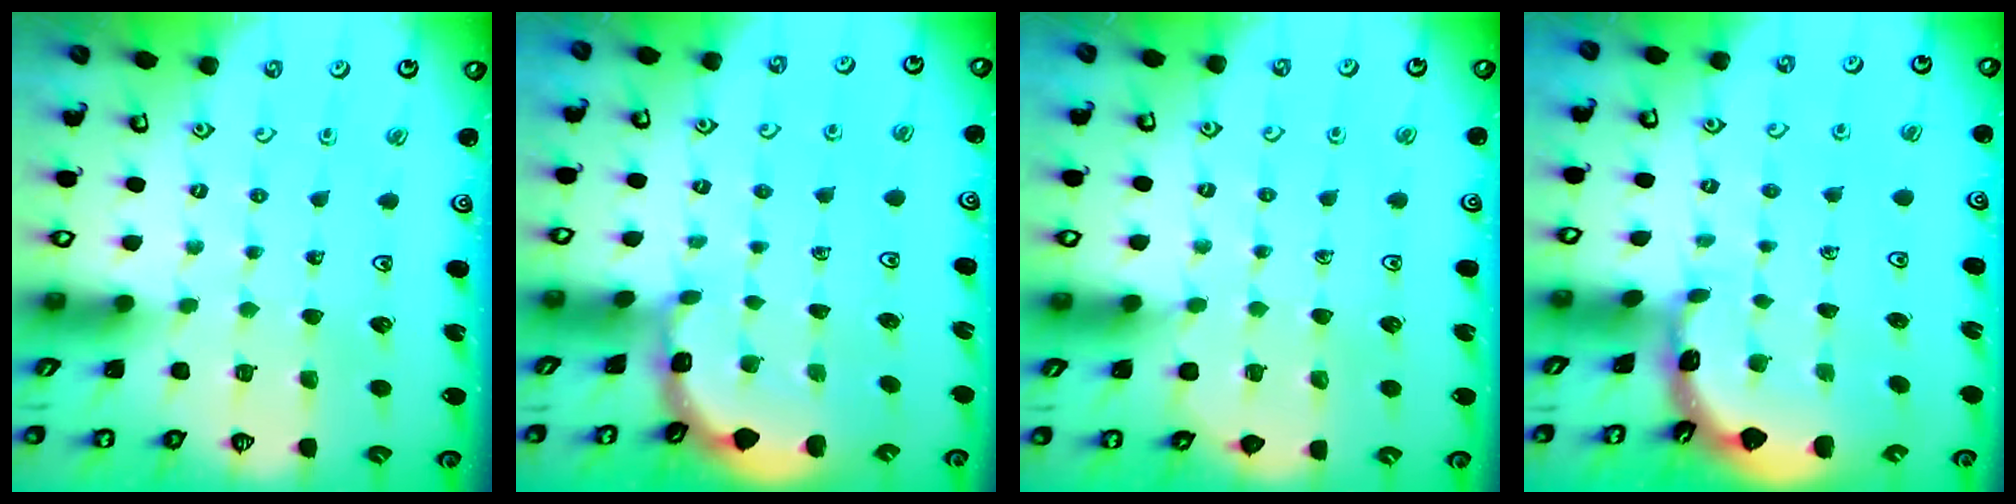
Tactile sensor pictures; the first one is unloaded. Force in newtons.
{"total": 1.8, "press": 1.8, "slide": 0.3}
{"total": 1.6, "press": 1.5, "slide": 0.3}
{"total": 1.8, "press": 1.8, "slide": 0.1}